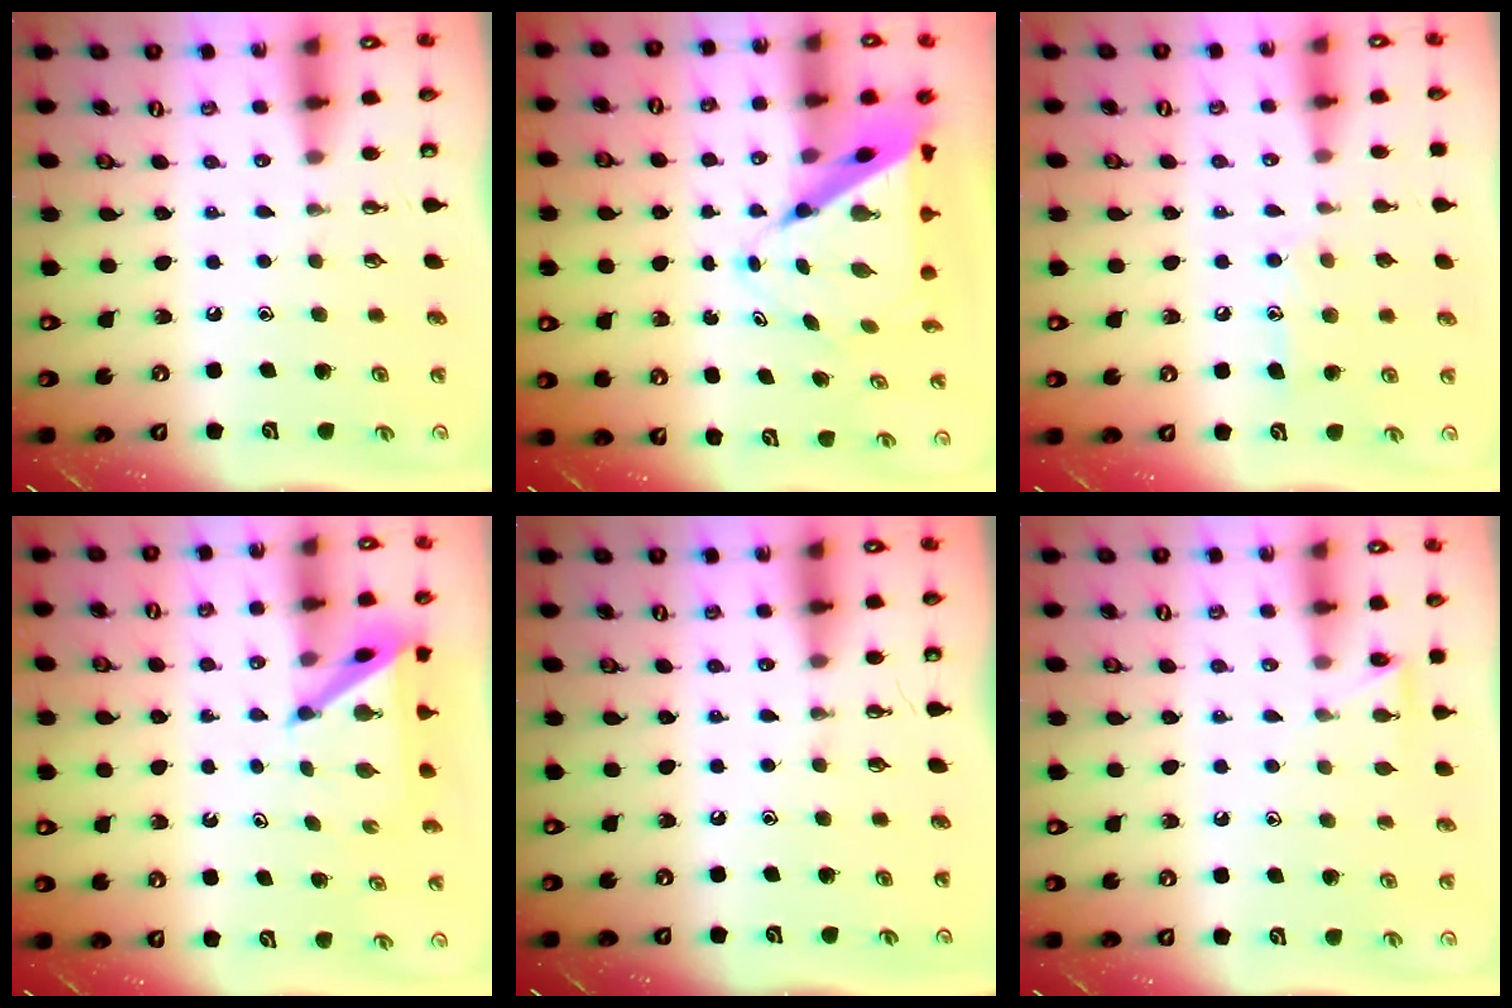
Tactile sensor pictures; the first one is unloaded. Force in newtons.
{"total": 9.9, "press": 9.9, "slide": 0.7}
{"total": 9.0, "press": 9.0, "slide": 0.6}
{"total": 5.1, "press": 5.0, "slide": 0.4}
{"total": 0.0}
{"total": 6.2, "press": 6.2, "slide": 0.6}